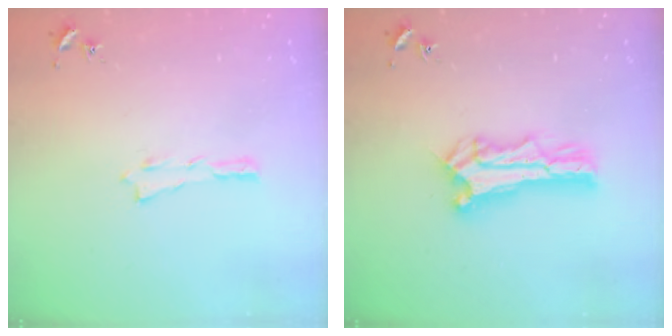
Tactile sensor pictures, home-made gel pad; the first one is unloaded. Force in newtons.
{"total": 2.7, "press": 2.7, "slide": 0.3}